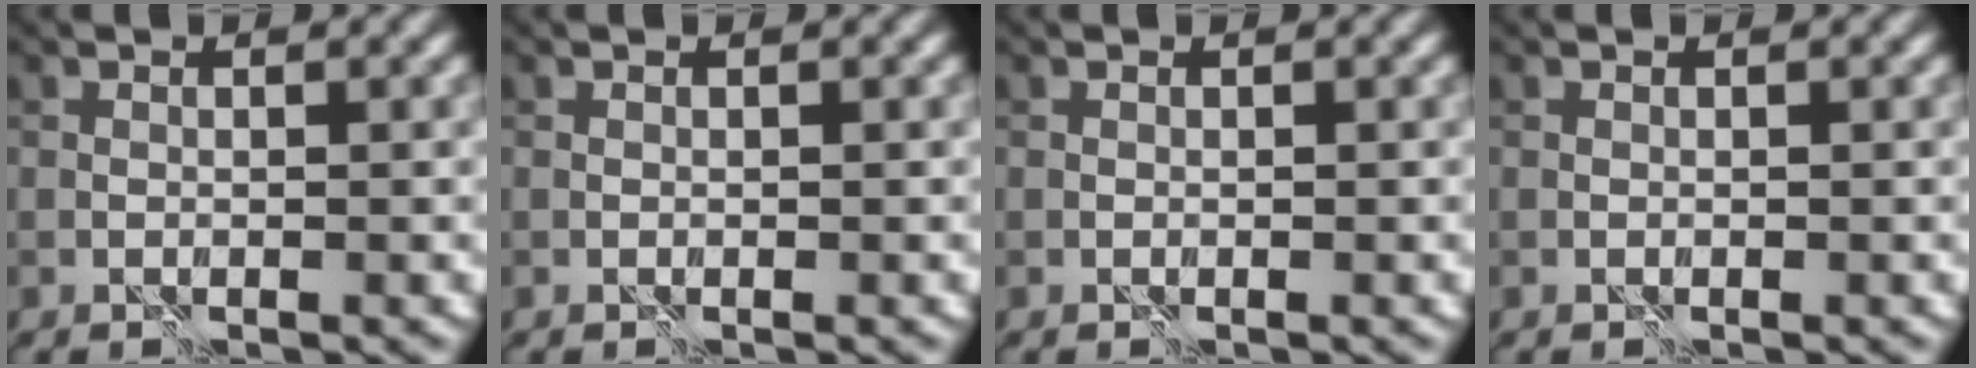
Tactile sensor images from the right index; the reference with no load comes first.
{"total": 0.0}
{"total": 0.0}
{"total": 0.0}